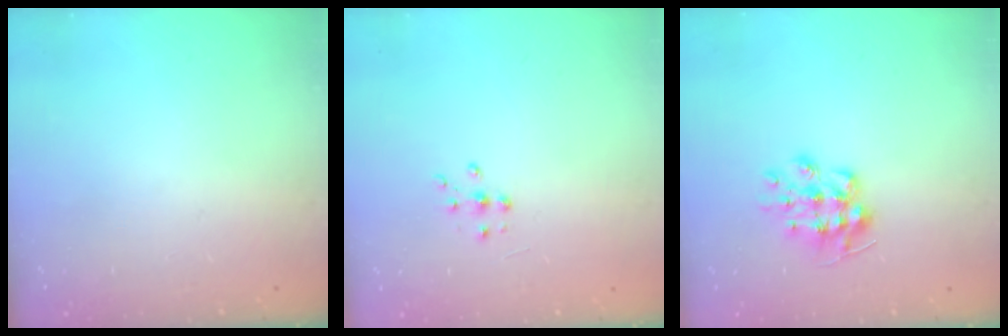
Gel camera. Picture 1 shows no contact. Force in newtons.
{"total": 5.7, "press": 5.7, "slide": 0.6}
{"total": 8.9, "press": 8.8, "slide": 0.8}